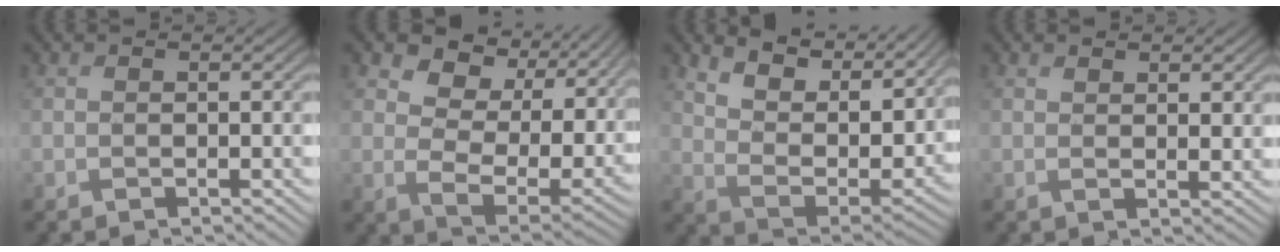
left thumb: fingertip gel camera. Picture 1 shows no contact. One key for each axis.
{"total": 11.8, "fx": 5.9, "fy": 6.9, "fz": 7.6, "tx": -0.148, "ty": -0.005, "tz": 0.098}
{"total": 12.5, "fx": 8.7, "fy": 5.0, "fz": 7.4, "tx": -0.169, "ty": 0.000, "tz": 0.125}
{"total": 2.2, "fx": 1.2, "fy": 0.6, "fz": 1.7, "tx": -0.027, "ty": -0.003, "tz": 0.025}